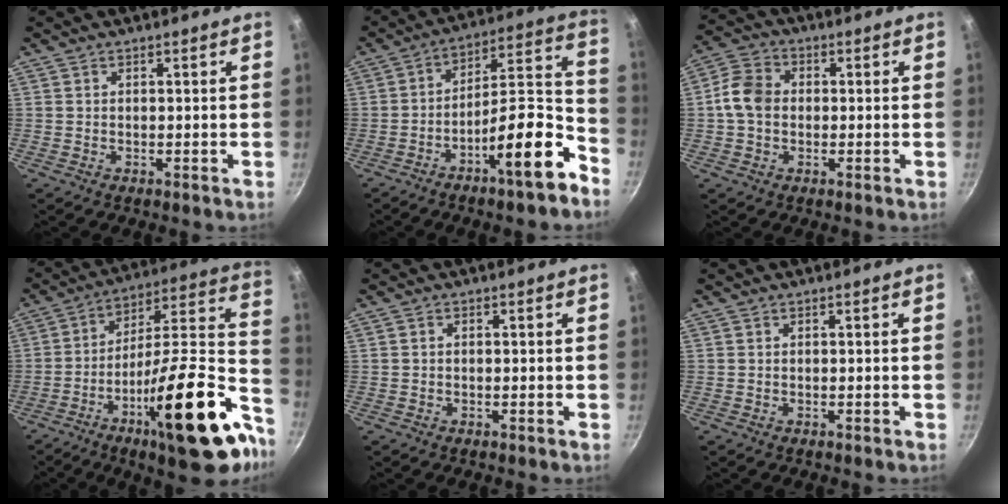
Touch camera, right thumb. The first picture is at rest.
{"total": 15.6, "force": [-8.7, 3.9, 12.4], "torque": [-0.149, 0.085, -0.140]}
{"total": 7.3, "force": [-0.2, 5.7, 4.5], "torque": [-0.070, 0.017, -0.019]}
{"total": 30.1, "force": [-13.4, 8.5, 25.6], "torque": [-0.324, 0.076, -0.214]}
{"total": 0.0}
{"total": 0.0}